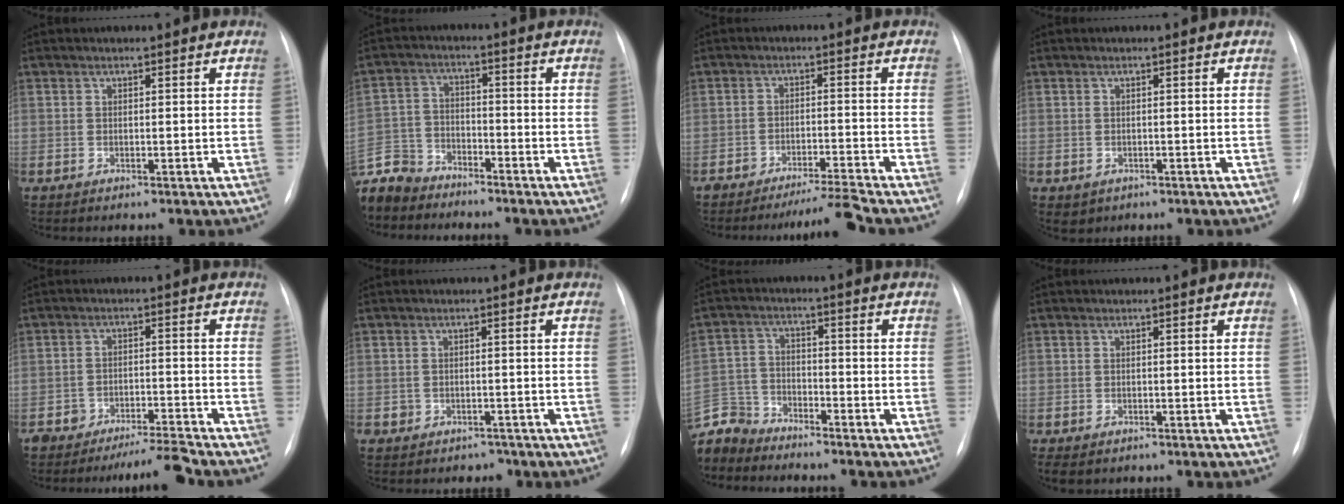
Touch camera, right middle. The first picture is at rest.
{"total": 10.3, "force": [-9.2, 4.4, 0.8], "torque": [-0.035, 0.006, -0.180]}
{"total": 5.3, "force": [-4.8, -1.4, 1.6], "torque": [-0.022, -0.013, -0.083]}
{"total": 1.8, "force": [-0.7, 1.6, 0.4], "torque": [-0.005, 0.002, 0.000]}
{"total": 5.4, "force": [-5.2, -0.2, 1.4], "torque": [-0.012, -0.003, -0.089]}
{"total": 2.7, "force": [-1.7, 2.1, -0.2], "torque": [0.003, 0.015, -0.025]}
{"total": 9.2, "force": [-8.6, 3.1, 0.2], "torque": [-0.018, 0.009, -0.173]}
{"total": 3.6, "force": [-2.4, 2.2, 1.4], "torque": [-0.019, -0.002, -0.030]}